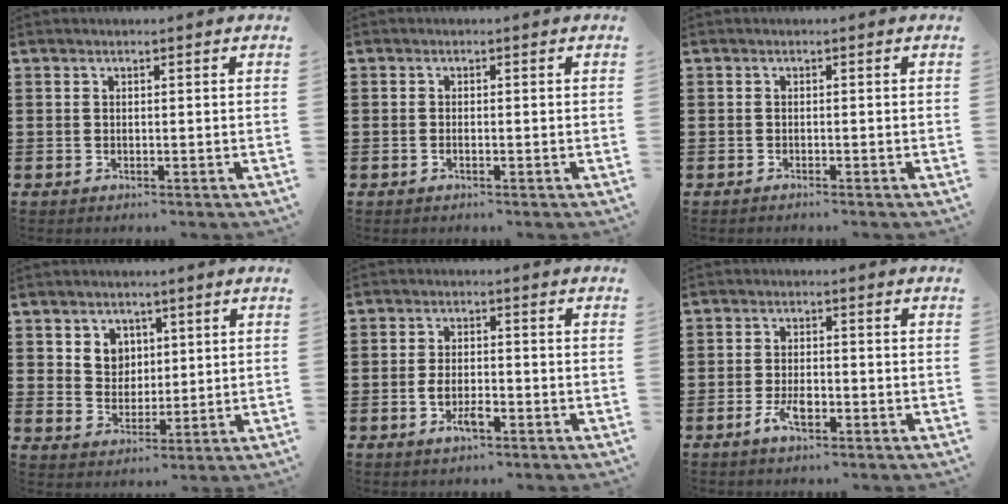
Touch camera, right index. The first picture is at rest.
{"total": 0.5, "force": [-0.3, -0.1, 0.4], "torque": [-0.009, -0.007, -0.002]}
{"total": 0.6, "force": [-0.6, 0.0, 0.1], "torque": [-0.004, -0.002, -0.011]}
{"total": 4.6, "force": [2.2, 4.0, 1.0], "torque": [-0.030, 0.009, 0.038]}
{"total": 3.7, "force": [-1.4, 1.6, 3.0], "torque": [-0.060, 0.003, -0.028]}
{"total": 3.6, "force": [-1.7, 1.5, 2.8], "torque": [-0.062, 0.000, -0.034]}